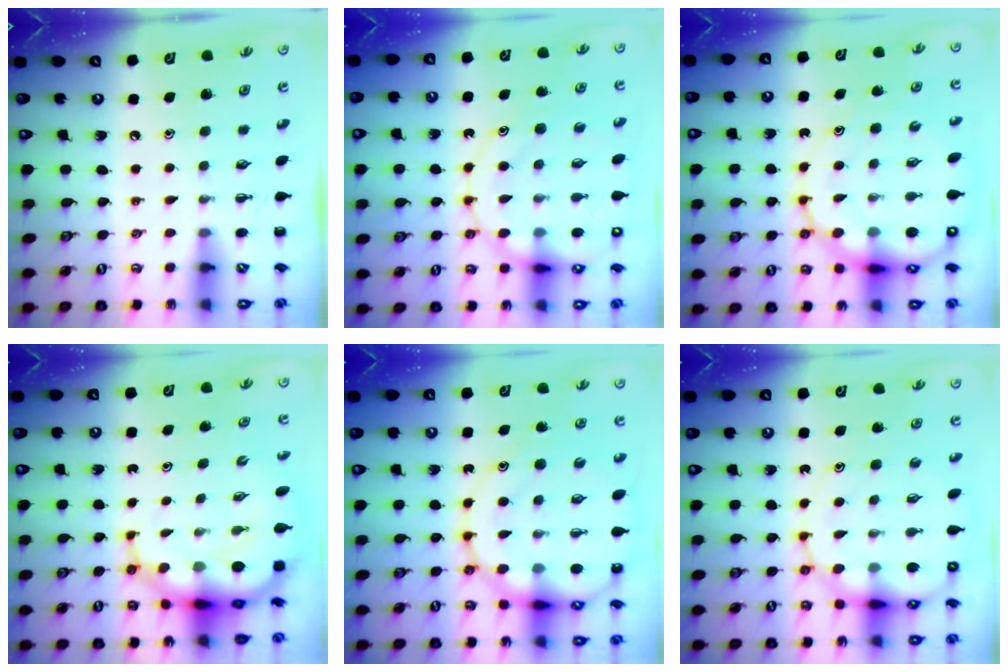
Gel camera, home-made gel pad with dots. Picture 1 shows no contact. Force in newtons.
{"total": 16.5, "press": 16.3, "slide": 2.6}
{"total": 17.9, "press": 17.4, "slide": 4.4}
{"total": 11.7, "press": 11.3, "slide": 3.2}
{"total": 19.4, "press": 19.2, "slide": 3.0}
{"total": 13.8, "press": 13.3, "slide": 3.9}